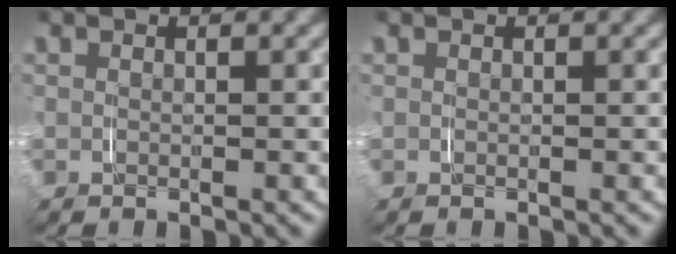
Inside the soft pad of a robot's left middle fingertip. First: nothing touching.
{"total": 0.0}